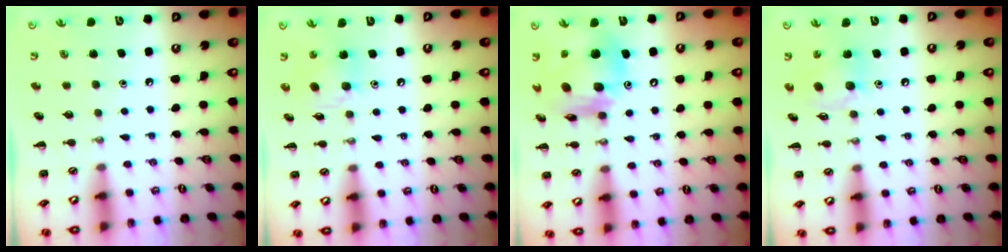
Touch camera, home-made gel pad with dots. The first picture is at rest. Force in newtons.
{"total": 10.7, "press": 10.5, "slide": 2.2}
{"total": 15.2, "press": 14.5, "slide": 4.5}
{"total": 10.3, "press": 10.2, "slide": 1.2}